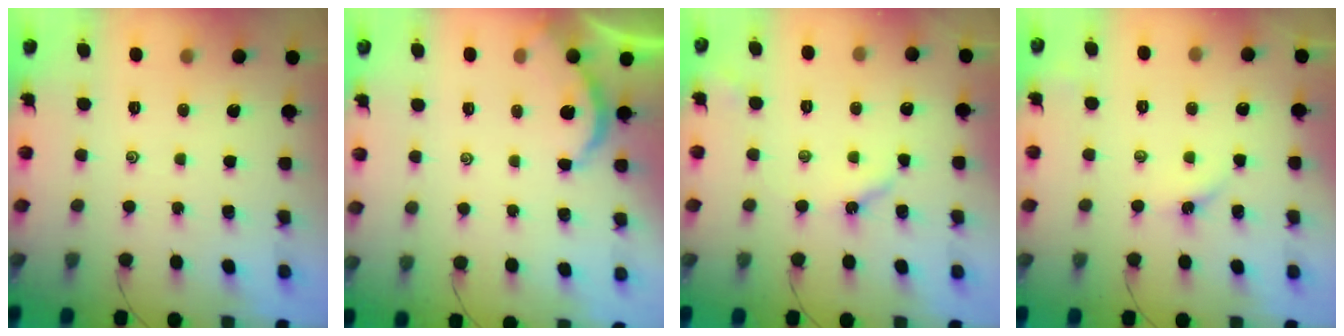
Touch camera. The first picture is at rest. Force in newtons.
{"total": 2.6, "press": 2.6, "slide": 0.2}
{"total": 3.3, "press": 3.3, "slide": 0.3}
{"total": 2.3, "press": 2.3, "slide": 0.4}